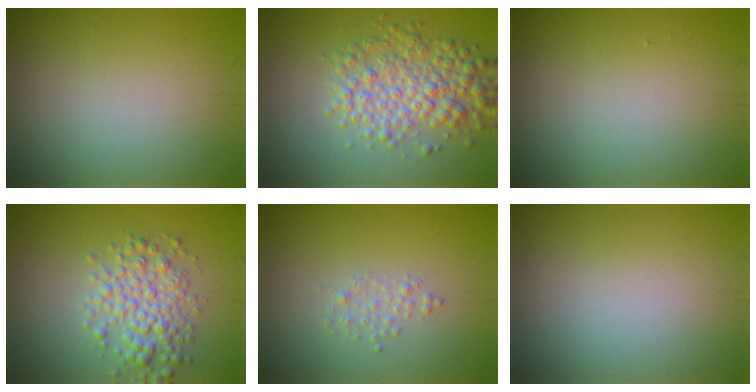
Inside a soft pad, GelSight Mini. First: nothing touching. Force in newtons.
{"total": 5.1, "press": 5.1, "slide": 0.2}
{"total": 0.0}
{"total": 4.0, "press": 4.0, "slide": 0.1}
{"total": 1.0, "press": 1.0, "slide": 0.1}
{"total": 0.0}